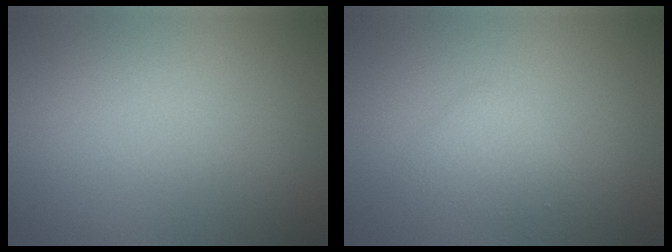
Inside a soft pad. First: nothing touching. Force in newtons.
{"total": 1.9, "press": 1.9, "slide": 0.2}